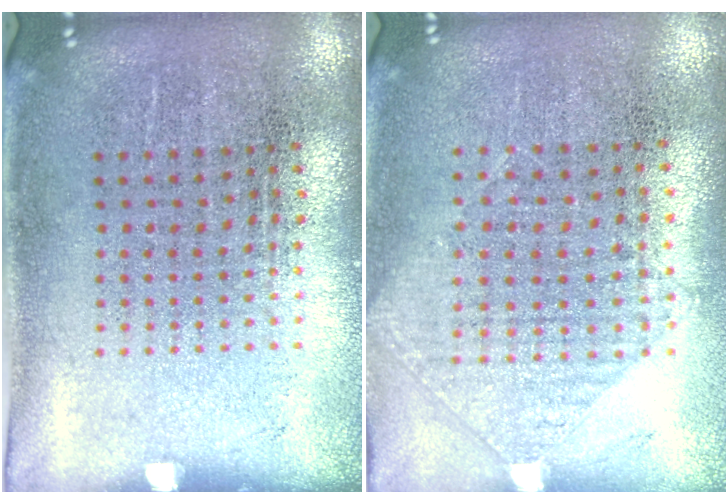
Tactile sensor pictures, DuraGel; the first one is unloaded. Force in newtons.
{"total": 0.9, "press": 0.8, "slide": 0.3}